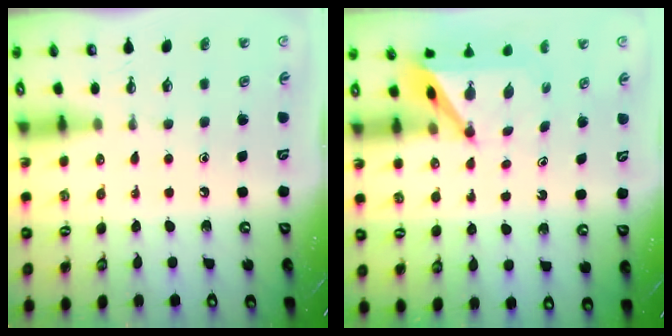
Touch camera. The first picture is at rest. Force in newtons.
{"total": 5.1, "press": 5.1, "slide": 0.2}